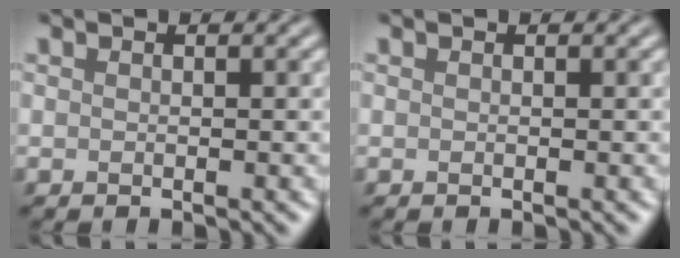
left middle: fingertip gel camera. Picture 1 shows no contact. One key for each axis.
{"total": 0.0}